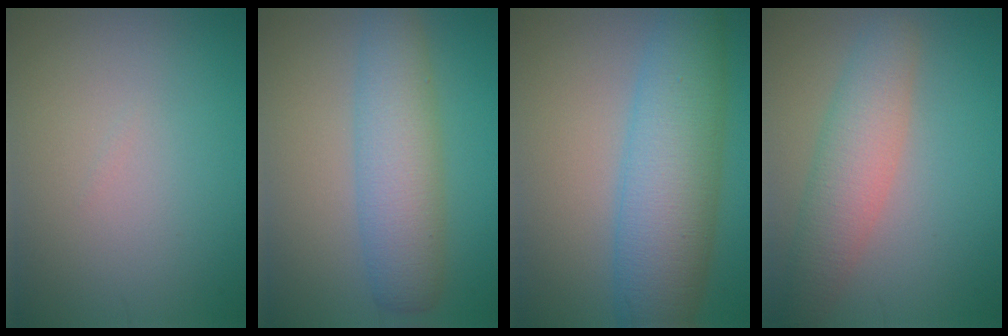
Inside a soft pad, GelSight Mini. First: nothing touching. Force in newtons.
{"total": 5.6, "press": 5.6, "slide": 0.2}
{"total": 8.6, "press": 8.6, "slide": 0.2}
{"total": 4.7, "press": 4.6, "slide": 0.3}